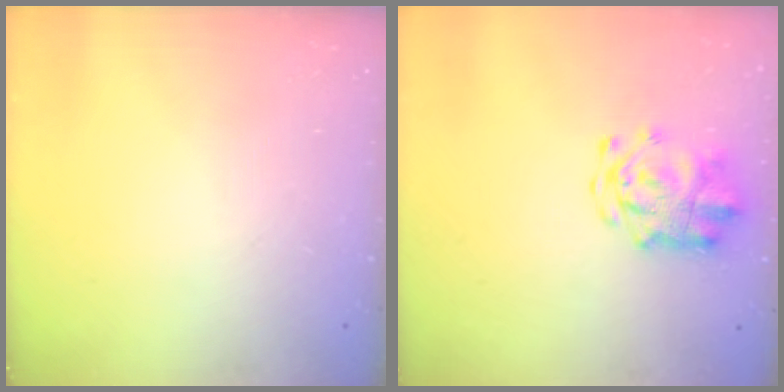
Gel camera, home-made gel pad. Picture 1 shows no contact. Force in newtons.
{"total": 5.9, "press": 5.7, "slide": 1.4}